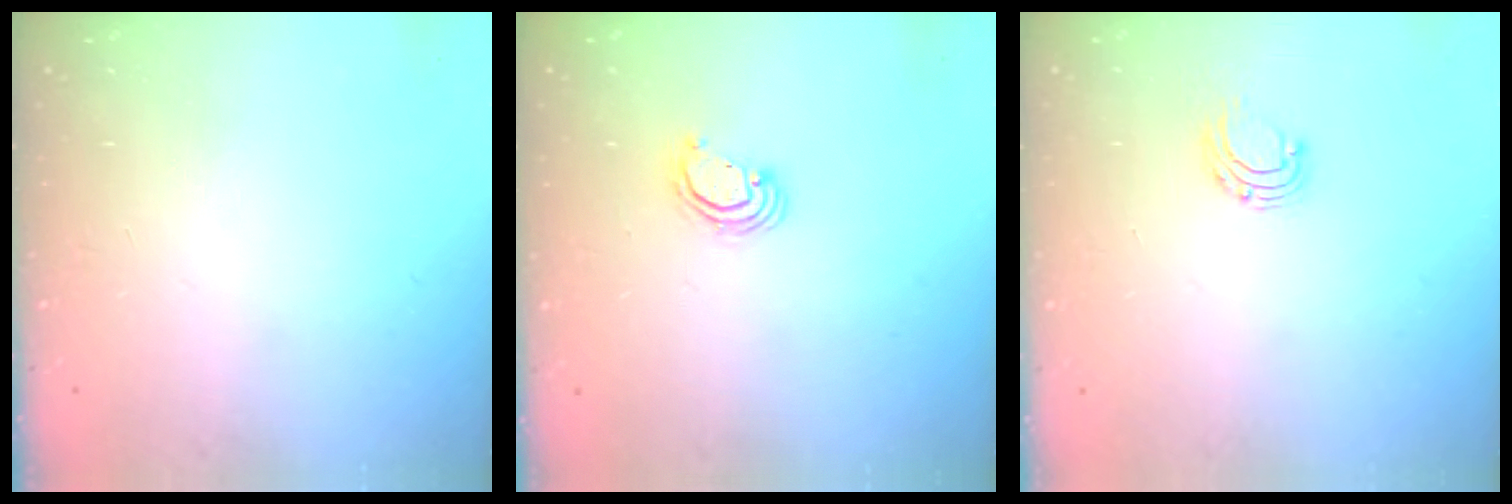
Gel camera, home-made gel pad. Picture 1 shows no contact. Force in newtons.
{"total": 2.8, "press": 2.8, "slide": 0.2}
{"total": 5.1, "press": 5.1, "slide": 0.4}